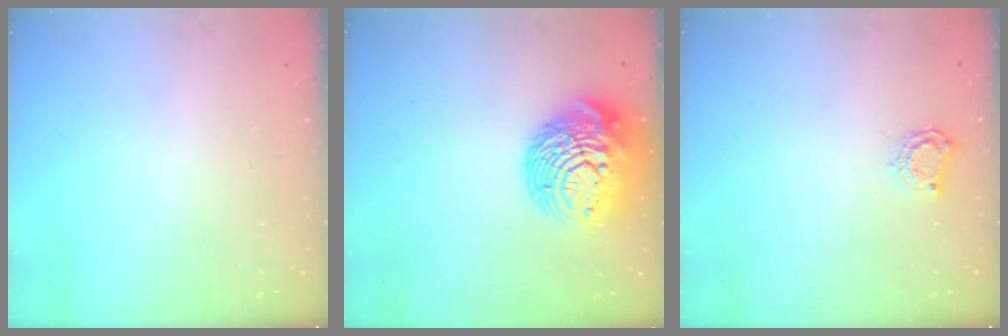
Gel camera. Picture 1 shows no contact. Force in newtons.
{"total": 16.8, "press": 16.7, "slide": 1.8}
{"total": 5.7, "press": 5.7, "slide": 0.8}